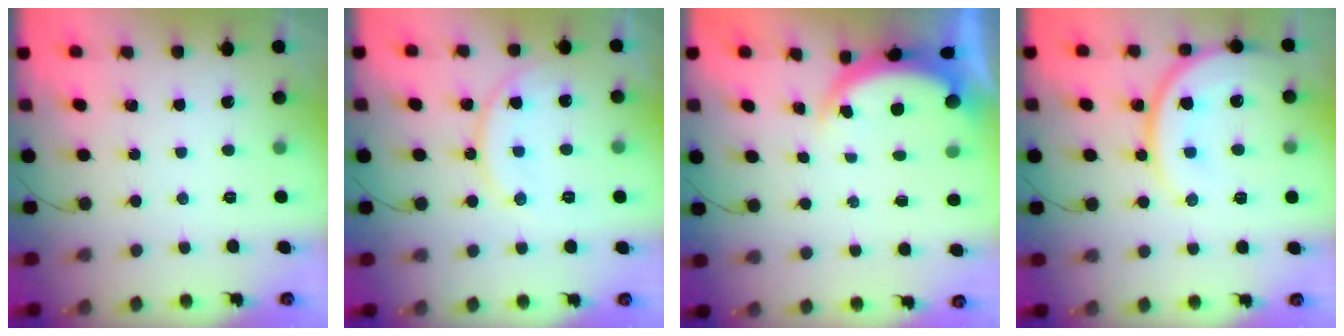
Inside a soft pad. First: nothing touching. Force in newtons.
{"total": 11.8, "press": 11.8, "slide": 0.2}
{"total": 4.6, "press": 4.5, "slide": 0.2}
{"total": 15.9, "press": 15.6, "slide": 2.7}